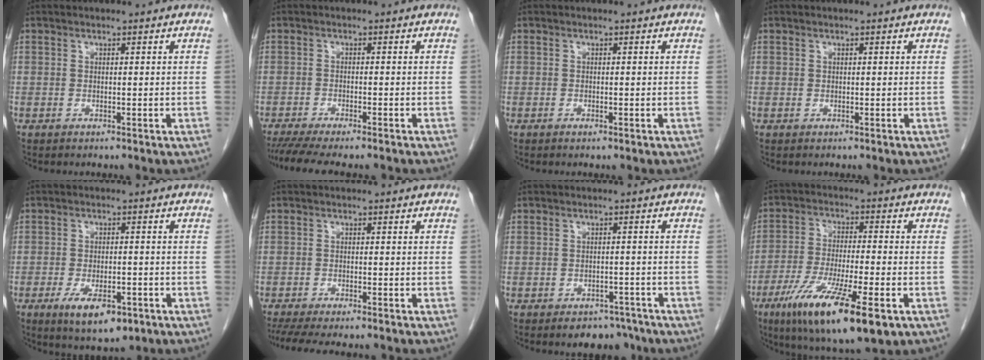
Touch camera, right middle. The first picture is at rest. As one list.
[{"total": 8.8, "force": [-7.4, 0.9, 4.6], "torque": [-0.064, -0.011, -0.114]}, {"total": 0.6, "force": [-0.4, 0.2, 0.5], "torque": [-0.009, -0.001, -0.003]}, {"total": 0.0}, {"total": 7.5, "force": [-3.9, 3.0, 5.7], "torque": [-0.093, -0.008, -0.052]}, {"total": 9.3, "force": [-7.9, 1.2, 4.8], "torque": [-0.066, -0.008, -0.119]}, {"total": 4.7, "force": [-3.7, 2.5, 1.4], "torque": [-0.007, 0.007, -0.049]}, {"total": 16.7, "force": [-8.8, 2.8, 14.0], "torque": [-0.238, -0.036, -0.143]}]